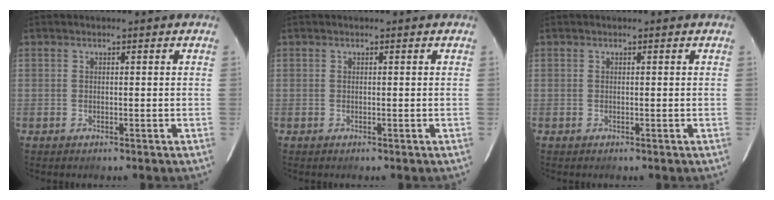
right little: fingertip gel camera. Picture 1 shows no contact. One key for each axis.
{"total": 0.0}
{"total": 0.0}